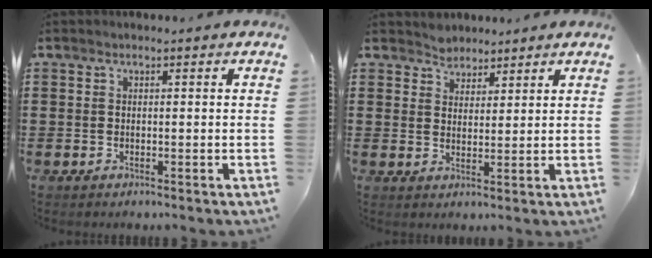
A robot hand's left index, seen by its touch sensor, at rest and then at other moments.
{"total": 2.9, "force": [2.5, 1.3, -0.6], "torque": [-0.002, 0.004, 0.049]}